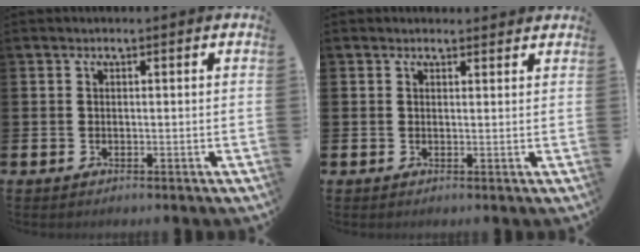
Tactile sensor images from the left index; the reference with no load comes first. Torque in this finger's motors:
{"motor_torque": [0.74, -1.39, 0.04, -0.01]}